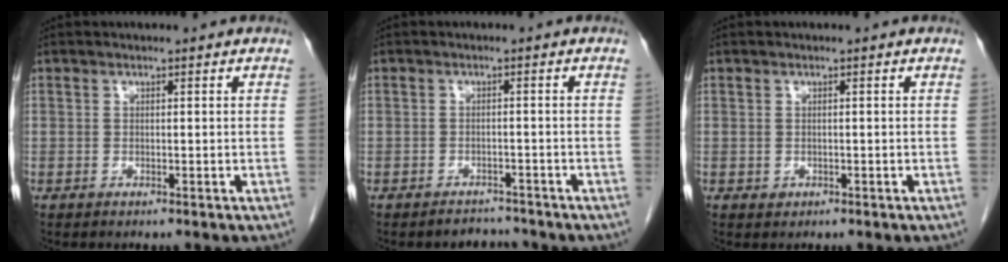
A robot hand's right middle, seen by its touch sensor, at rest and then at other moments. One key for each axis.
{"total": 2.2, "fx": -2.0, "fy": 0.7, "fz": -0.6, "tx": 0.013, "ty": 0.000, "tz": -0.029}
{"total": 0.7, "fx": -0.2, "fy": 0.6, "fz": 0.2, "tx": -0.005, "ty": 0.001, "tz": 0.001}